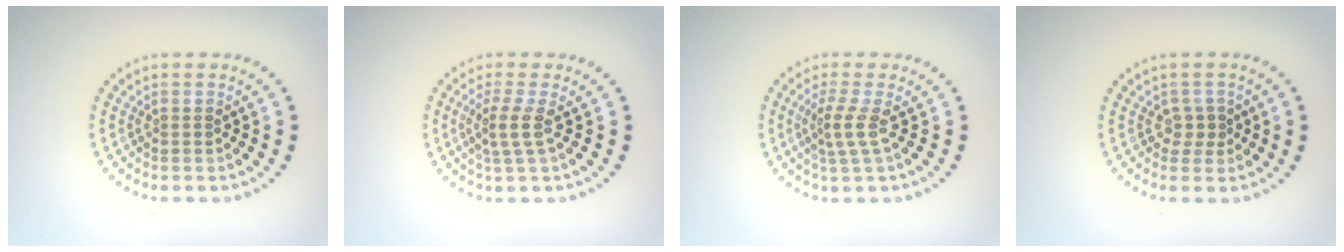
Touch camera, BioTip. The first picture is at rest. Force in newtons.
{"total": 2.1, "press": 1.6, "slide": 1.4}
{"total": 2.2, "press": 1.4, "slide": 1.6}
{"total": 1.5, "press": 1.2, "slide": 0.9}